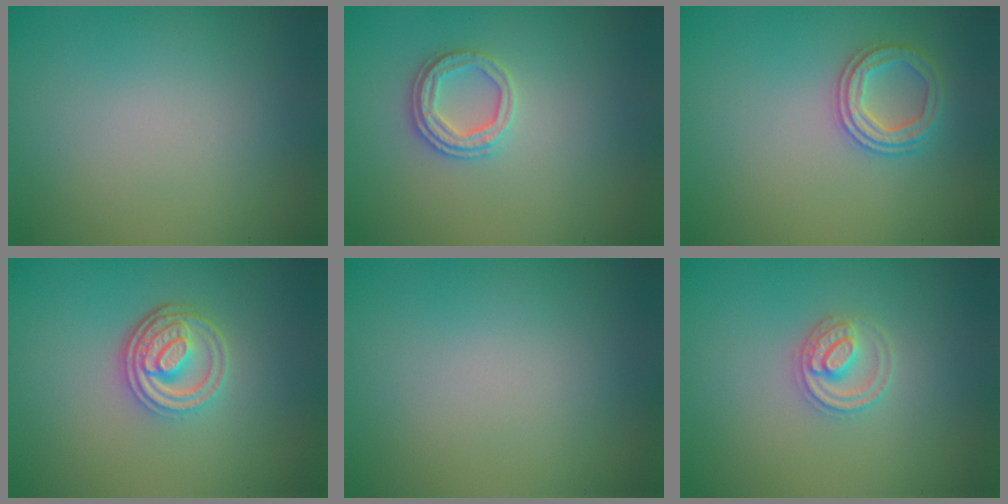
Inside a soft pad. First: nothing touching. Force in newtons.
{"total": 2.6, "press": 2.4, "slide": 0.8}
{"total": 2.5, "press": 2.4, "slide": 0.6}
{"total": 4.2, "press": 3.2, "slide": 2.7}
{"total": 0.0}
{"total": 2.5, "press": 2.4, "slide": 0.3}